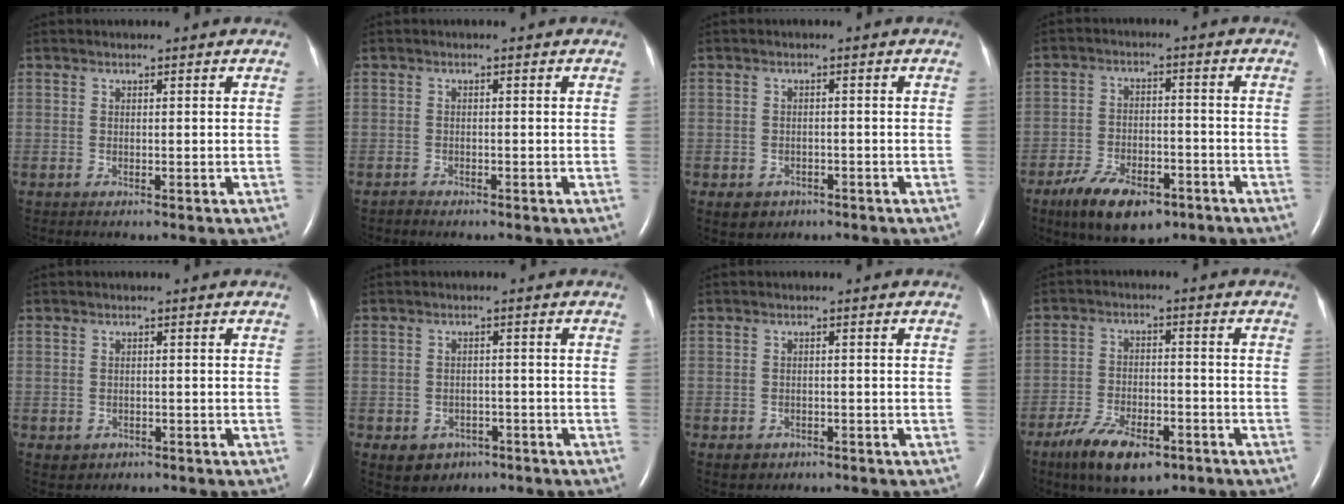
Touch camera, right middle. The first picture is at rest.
{"total": 0.8, "force": [-0.7, 0.3, -0.1], "torque": [-0.001, 0.001, -0.015]}
{"total": 3.1, "force": [-1.8, 2.5, 0.7], "torque": [-0.008, 0.006, -0.017]}
{"total": 10.7, "force": [-6.9, 4.8, 6.6], "torque": [-0.116, -0.006, -0.113]}
{"total": 0.6, "force": [-0.2, 0.5, 0.0], "torque": [-0.003, 0.003, -0.002]}
{"total": 4.6, "force": [-2.4, 3.7, 1.3], "torque": [-0.020, 0.006, -0.024]}
{"total": 2.1, "force": [-1.2, 1.7, 0.4], "torque": [-0.006, 0.005, -0.010]}
{"total": 10.3, "force": [-6.5, 4.5, 6.5], "torque": [-0.119, -0.007, -0.108]}